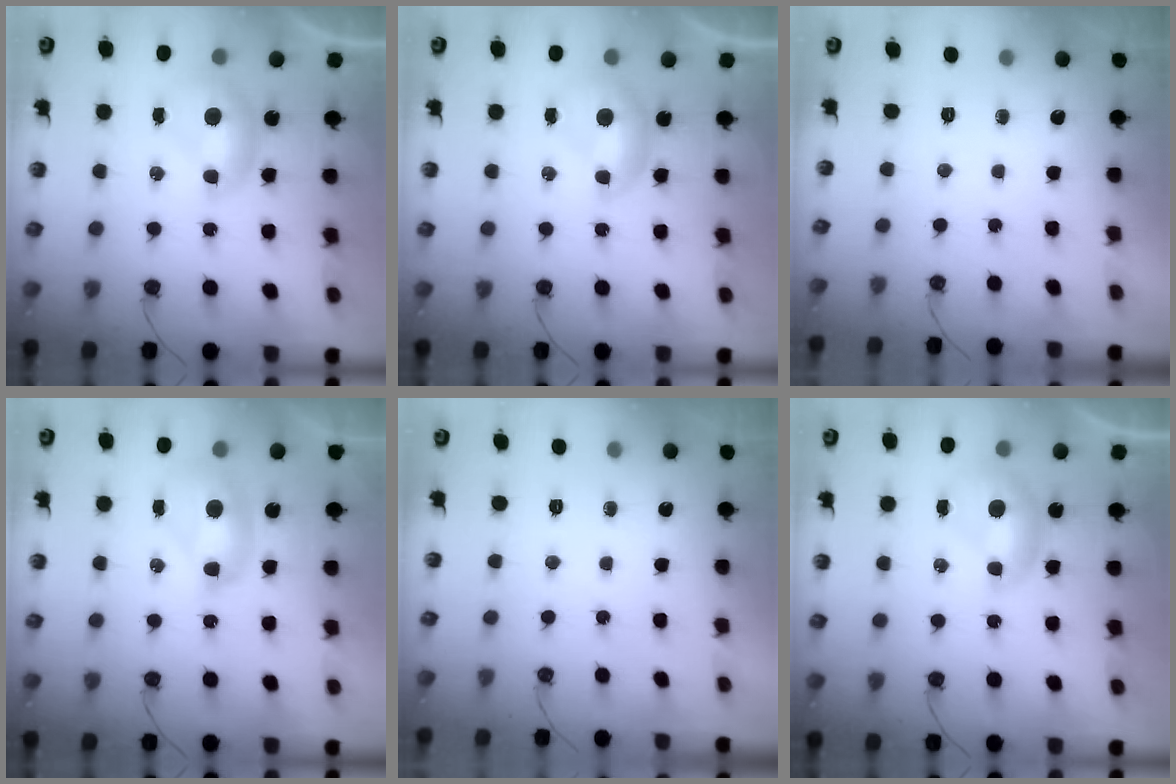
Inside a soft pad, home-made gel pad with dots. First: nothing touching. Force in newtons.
{"total": 0.0}
{"total": 0.0}
{"total": 2.6, "press": 2.6, "slide": 0.1}
{"total": 0.0}
{"total": 0.0}